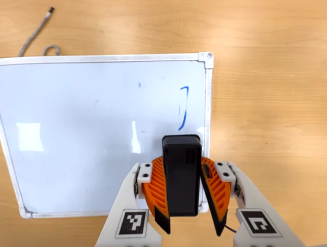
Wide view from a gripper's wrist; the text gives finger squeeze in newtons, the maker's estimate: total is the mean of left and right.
{"total": 8.4, "left": 8.1, "right": 8.6}